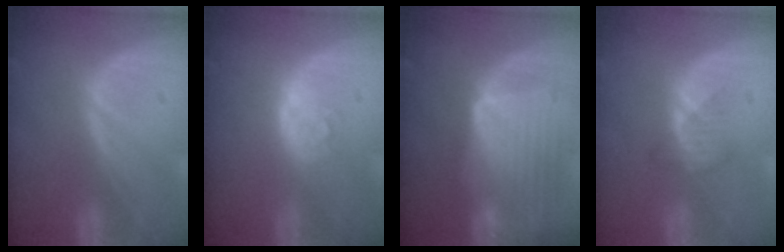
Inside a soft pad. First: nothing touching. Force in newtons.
{"total": 3.3, "press": 3.3, "slide": 0.3}
{"total": 9.2, "press": 8.5, "slide": 3.7}
{"total": 2.7, "press": 2.6, "slide": 0.7}